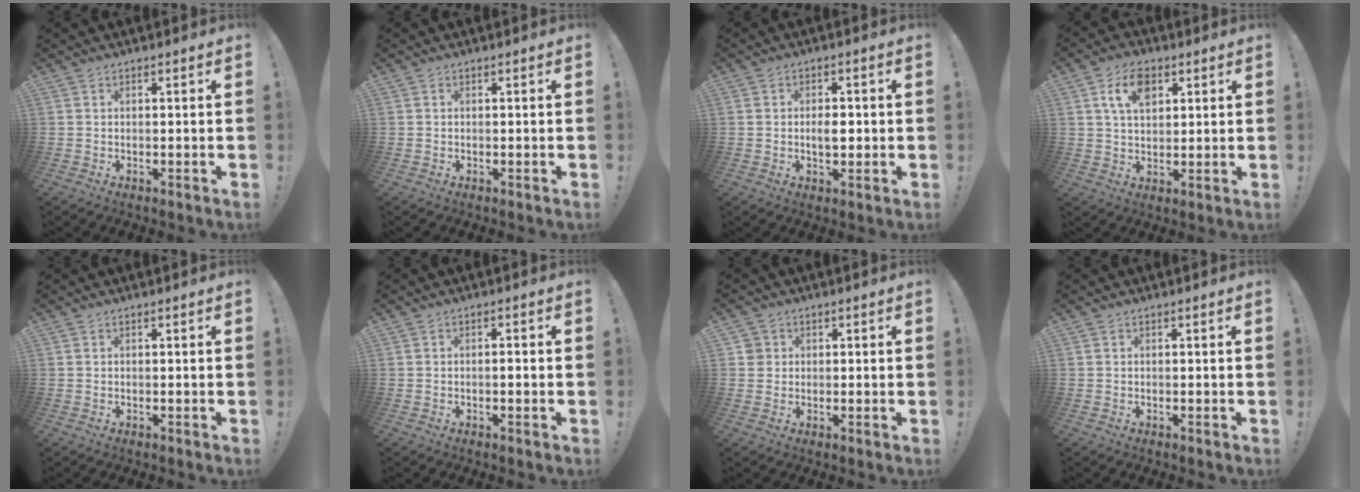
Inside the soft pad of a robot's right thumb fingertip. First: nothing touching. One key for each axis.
{"total": 0.0}
{"total": 4.0, "fx": -0.3, "fy": 2.6, "fz": 3.0, "tx": -0.032, "ty": 0.000, "tz": -0.011}
{"total": 9.1, "fx": 4.0, "fy": 5.7, "fz": 5.9, "tx": -0.102, "ty": 0.004, "tz": 0.073}
{"total": 0.0}
{"total": 1.3, "fx": -0.5, "fy": 0.3, "fz": 1.2, "tx": -0.013, "ty": -0.001, "tz": -0.011}
{"total": 2.7, "fx": 0.5, "fy": 2.7, "fz": 0.4, "tx": -0.004, "ty": 0.006, "tz": 0.009}
{"total": 0.0}